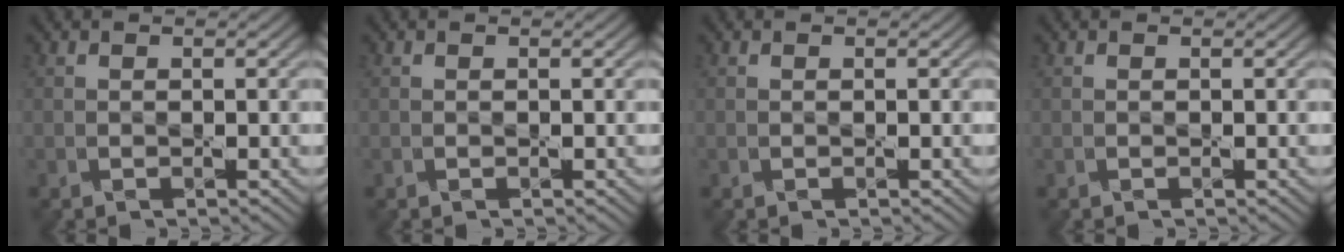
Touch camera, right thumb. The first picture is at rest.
{"total": 0.0}
{"total": 0.0}
{"total": 0.0}